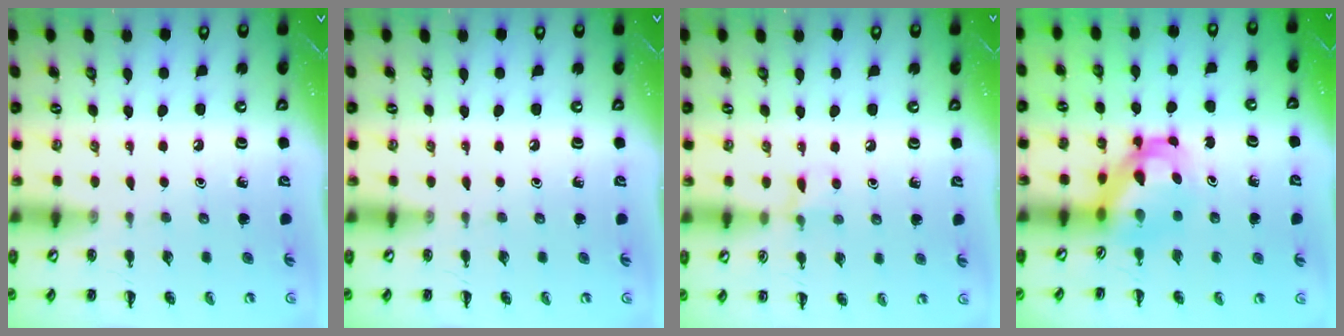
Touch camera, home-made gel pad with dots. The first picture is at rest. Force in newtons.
{"total": 0.0}
{"total": 5.8, "press": 5.6, "slide": 1.8}
{"total": 5.4, "press": 5.2, "slide": 1.3}